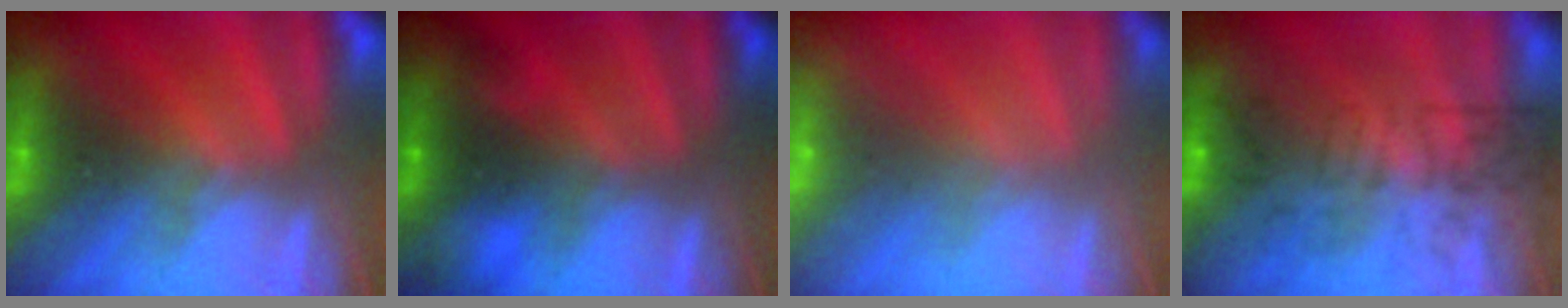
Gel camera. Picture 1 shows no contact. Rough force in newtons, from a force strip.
{"total": 2.3}
{"total": 6.0}
{"total": 9.9}